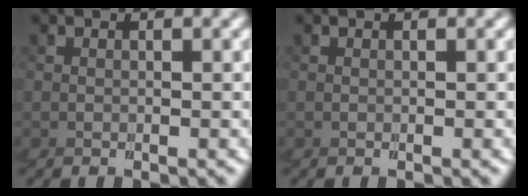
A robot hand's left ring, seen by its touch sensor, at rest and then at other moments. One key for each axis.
{"total": 0.0}